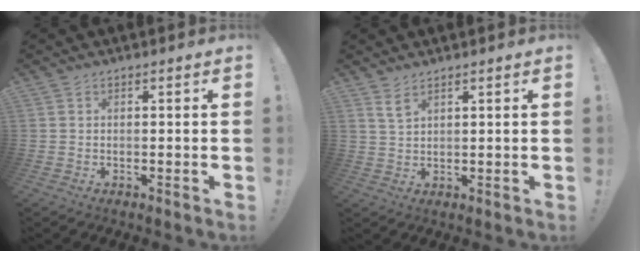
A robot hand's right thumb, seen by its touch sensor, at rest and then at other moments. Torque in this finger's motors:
{"motor_torque": [0.43, 0.49, 0.19, -0.03, -0.04]}